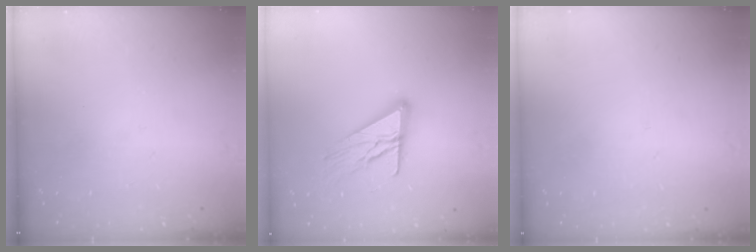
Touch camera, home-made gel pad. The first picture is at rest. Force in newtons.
{"total": 13.8, "press": 13.8, "slide": 1.1}
{"total": 1.5, "press": 1.5, "slide": 0.1}